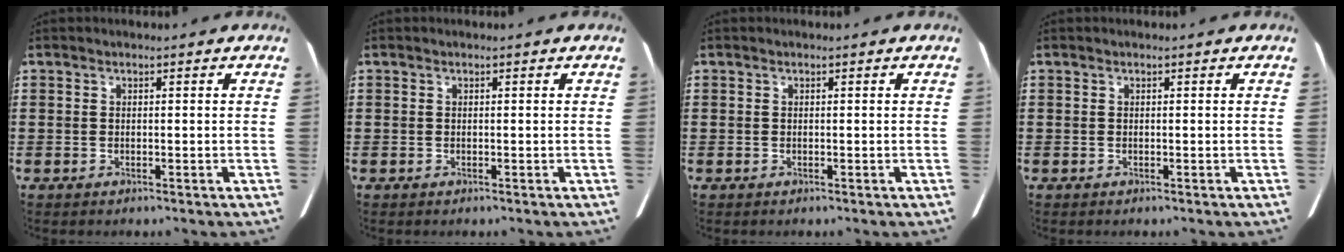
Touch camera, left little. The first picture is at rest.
{"total": 0.0}
{"total": 0.0}
{"total": 0.0}